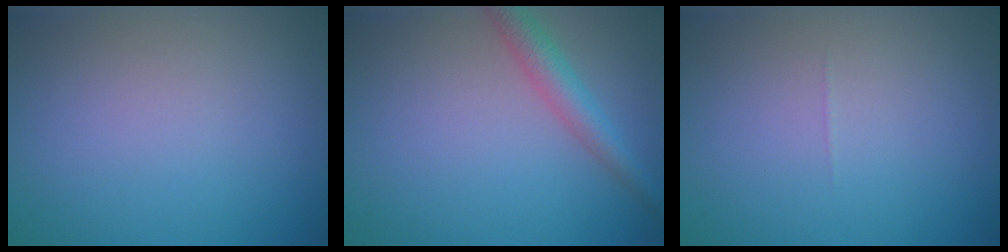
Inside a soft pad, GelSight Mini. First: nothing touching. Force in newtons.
{"total": 3.0, "press": 3.0, "slide": 0.1}
{"total": 0.0}